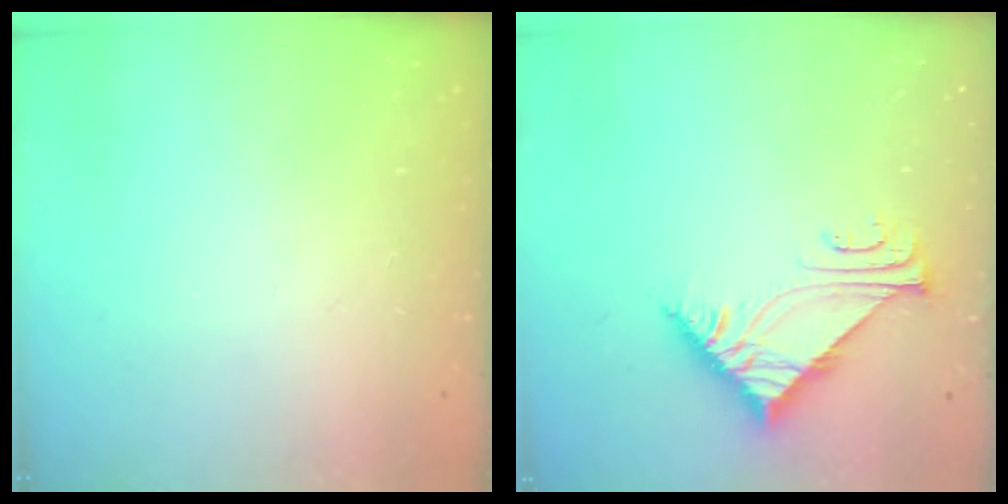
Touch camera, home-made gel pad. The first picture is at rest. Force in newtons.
{"total": 7.4, "press": 7.4, "slide": 0.3}